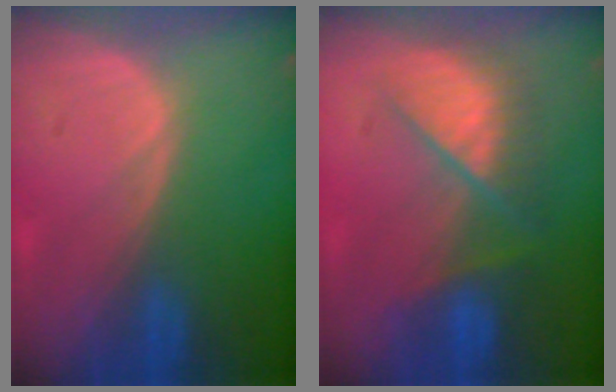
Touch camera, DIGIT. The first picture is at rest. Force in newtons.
{"total": 7.3, "press": 7.2, "slide": 0.6}